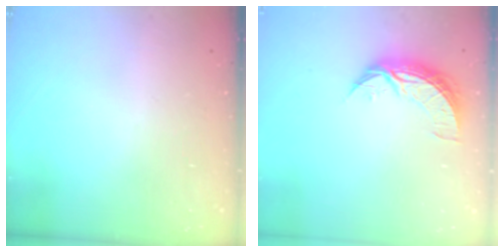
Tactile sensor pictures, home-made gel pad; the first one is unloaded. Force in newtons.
{"total": 8.8, "press": 8.8, "slide": 0.5}